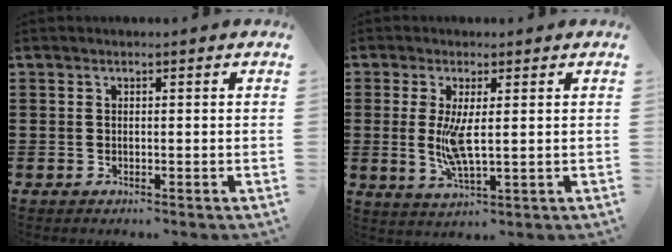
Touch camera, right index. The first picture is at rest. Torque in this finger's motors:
{"motor_torque": [0.61, 0.08, 0.49, 0.12]}